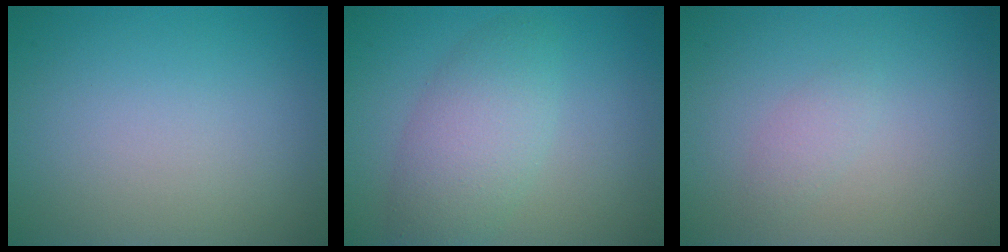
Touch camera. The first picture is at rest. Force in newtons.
{"total": 4.5, "press": 4.5, "slide": 0.2}
{"total": 1.0, "press": 1.0, "slide": 0.0}